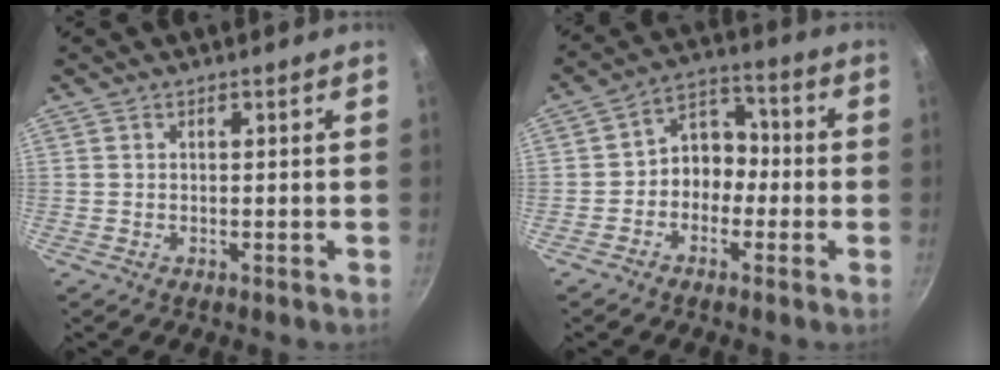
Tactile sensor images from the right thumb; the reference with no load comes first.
{"total": 7.9, "force": [-1.8, 6.4, 4.2], "torque": [-0.014, 0.043, -0.045]}